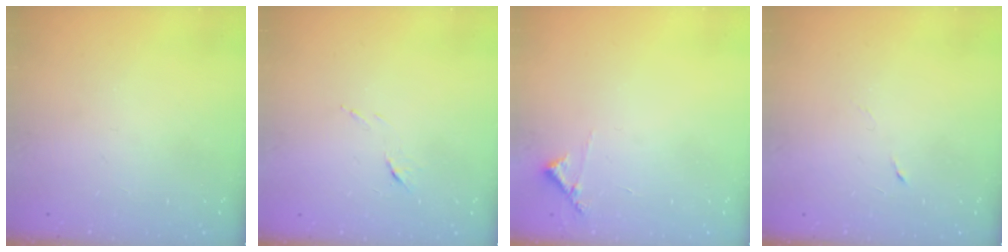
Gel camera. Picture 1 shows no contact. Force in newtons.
{"total": 5.5, "press": 5.5, "slide": 0.5}
{"total": 5.7, "press": 5.7, "slide": 0.3}
{"total": 2.9, "press": 2.7, "slide": 1.0}